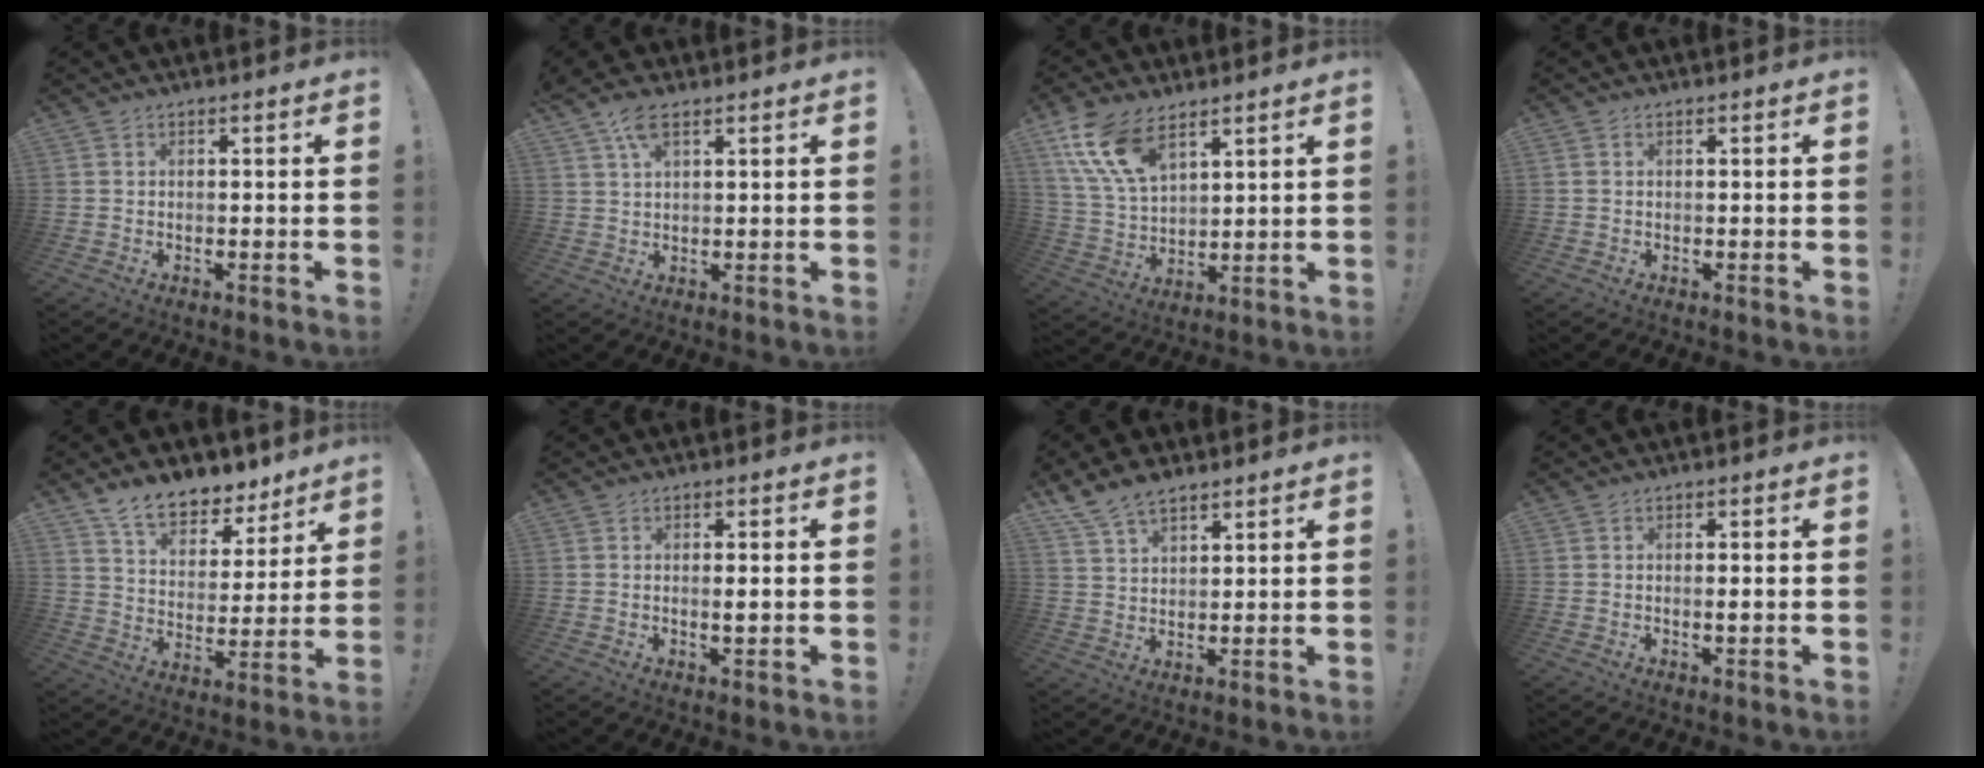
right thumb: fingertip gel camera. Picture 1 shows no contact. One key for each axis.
{"total": 5.6, "fx": 3.3, "fy": 2.1, "fz": 3.9, "tx": -0.071, "ty": -0.011, "tz": 0.059}
{"total": 14.2, "fx": 8.7, "fy": 7.3, "fz": 8.5, "tx": -0.179, "ty": -0.033, "tz": 0.169}
{"total": 0.6, "fx": 0.3, "fy": 0.3, "fz": 0.3, "tx": -0.013, "ty": 0.003, "tz": 0.008}
{"total": 11.5, "fx": 9.6, "fy": 5.1, "fz": 3.8, "tx": -0.072, "ty": -0.072, "tz": 0.178}
{"total": 2.0, "fx": 0.0, "fy": 0.4, "fz": 1.9, "tx": -0.020, "ty": -0.007, "tz": -0.005}
{"total": 8.4, "fx": 6.4, "fy": 3.9, "fz": 3.6, "tx": -0.072, "ty": -0.029, "tz": 0.127}
{"total": 1.2, "fx": -0.2, "fy": 0.0, "fz": 1.2, "tx": -0.014, "ty": -0.004, "tz": -0.006}